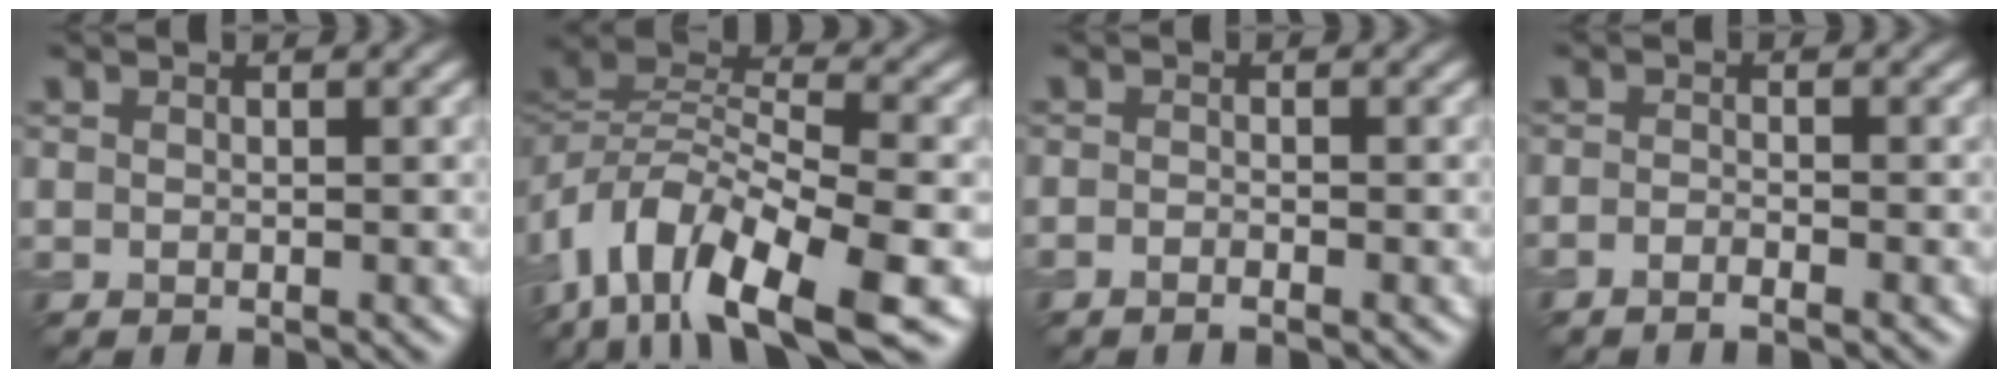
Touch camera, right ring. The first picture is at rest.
{"total": 11.4, "force": [-6.4, 4.7, 8.1], "torque": [-0.150, 0.005, -0.120]}
{"total": 0.9, "force": [-0.6, 0.1, 0.6], "torque": [-0.020, 0.002, -0.012]}
{"total": 1.3, "force": [-1.0, 0.1, 0.9], "torque": [-0.026, 0.002, -0.022]}